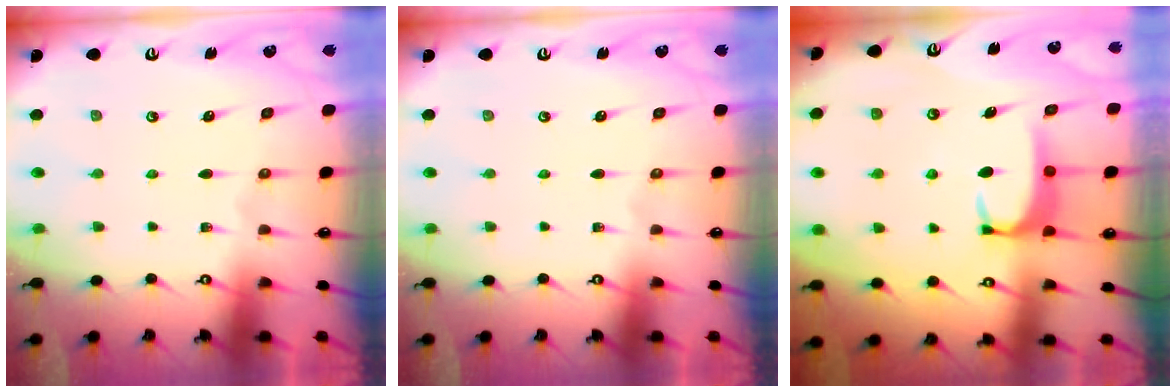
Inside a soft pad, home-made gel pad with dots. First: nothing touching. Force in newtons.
{"total": 0.0}
{"total": 2.7, "press": 2.7, "slide": 0.5}